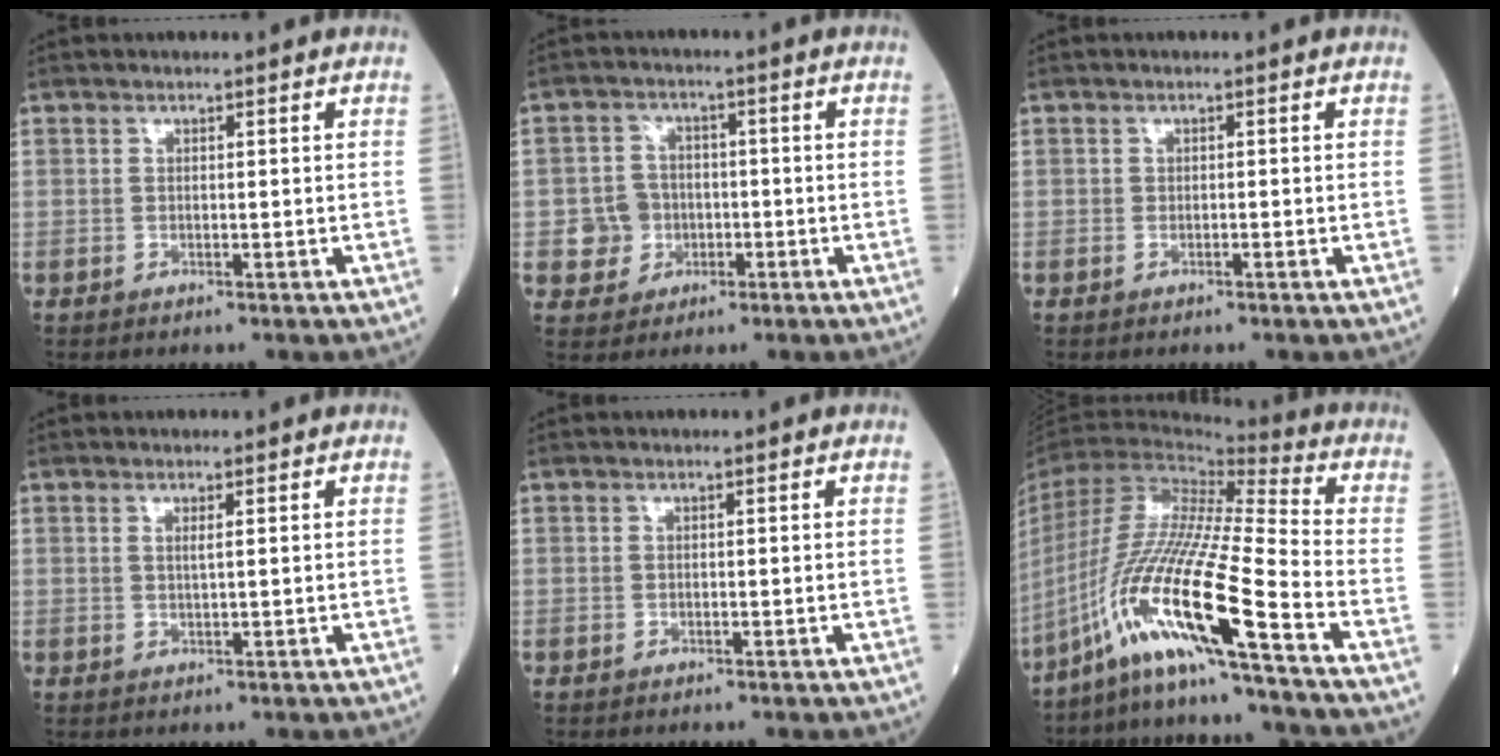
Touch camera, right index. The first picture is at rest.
{"total": 5.2, "force": [-1.2, 5.0, 1.1], "torque": [-0.019, 0.014, -0.012]}
{"total": 0.0}
{"total": 1.1, "force": [0.4, 0.0, 1.0], "torque": [-0.024, -0.001, 0.007]}
{"total": 0.0}
{"total": 19.2, "force": [-11.5, -1.6, 15.4], "torque": [-0.326, -0.032, -0.219]}